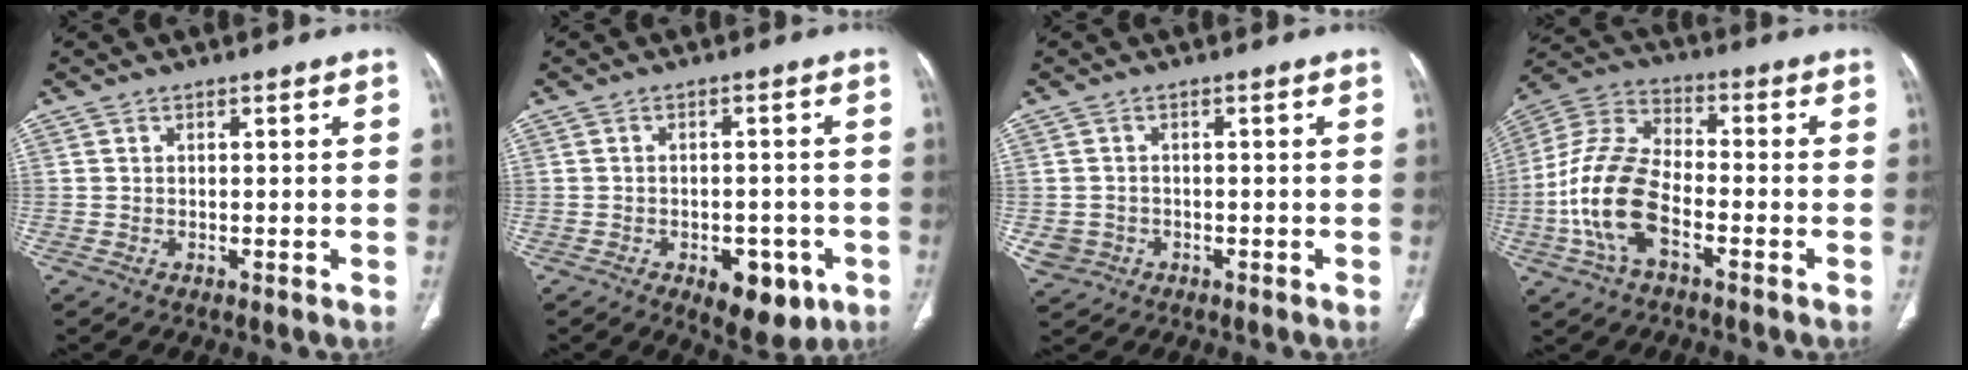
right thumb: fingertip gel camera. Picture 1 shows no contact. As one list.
[{"total": 8.8, "force": [-3.9, 4.9, 6.1], "torque": [-0.055, 0.013, -0.042]}, {"total": 3.7, "force": [-1.1, 3.4, 1.0], "torque": [-0.018, 0.009, -0.013]}, {"total": 15.0, "force": [-4.6, 7.9, 11.9], "torque": [-0.251, 0.033, -0.093]}]